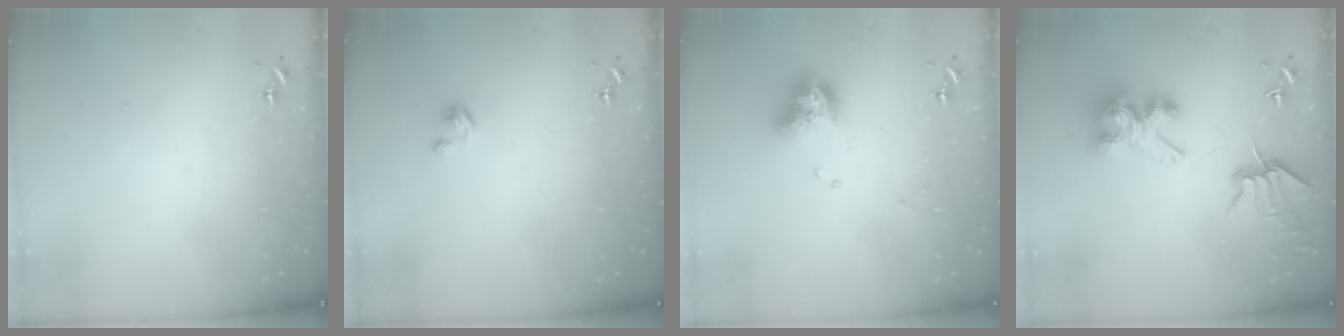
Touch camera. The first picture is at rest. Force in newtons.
{"total": 2.5, "press": 2.5, "slide": 0.3}
{"total": 9.7, "press": 9.7, "slide": 0.9}
{"total": 9.1, "press": 9.1, "slide": 1.2}